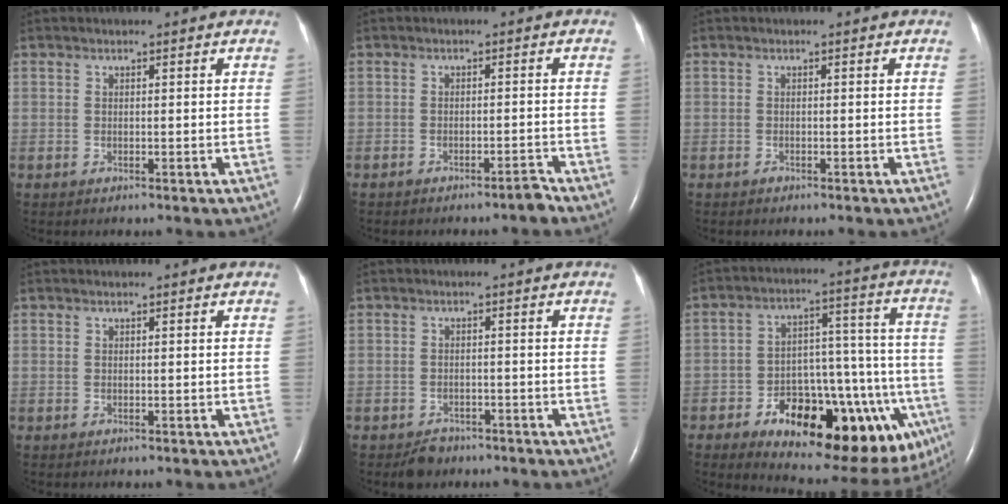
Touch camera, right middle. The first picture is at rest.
{"total": 1.8, "force": [-1.7, 0.0, 0.7], "torque": [-0.011, 0.002, -0.027]}
{"total": 0.0}
{"total": 0.0}
{"total": 2.7, "force": [-2.1, 1.6, 0.5], "torque": [-0.018, 0.002, -0.029]}
{"total": 25.3, "force": [-11.0, 9.4, 20.7], "torque": [-0.230, 0.025, -0.141]}